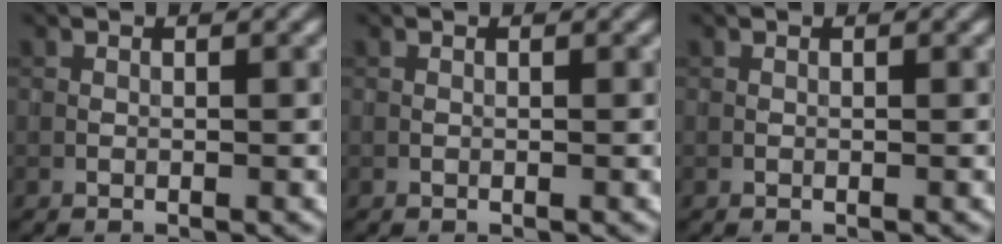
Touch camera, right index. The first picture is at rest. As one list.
[{"total": 0.0}, {"total": 0.0}]